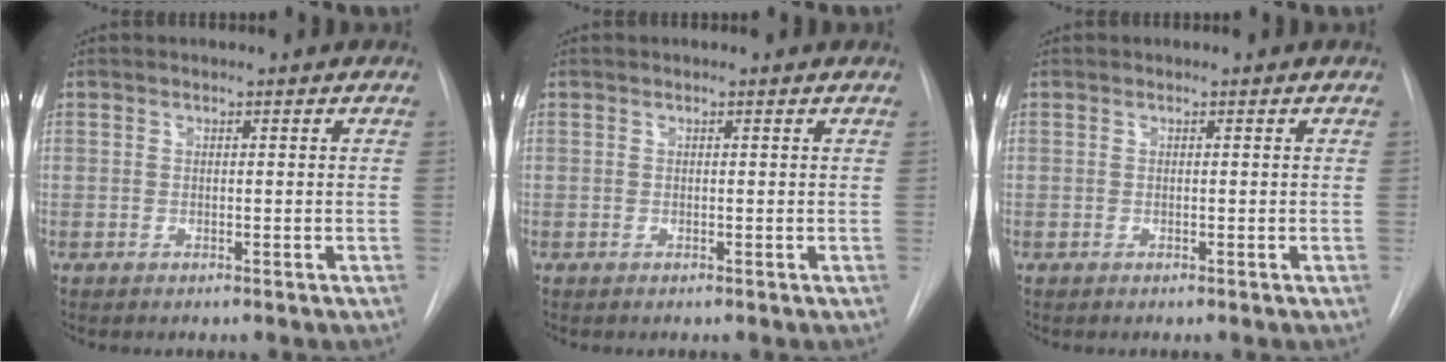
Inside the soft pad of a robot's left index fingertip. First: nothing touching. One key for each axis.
{"total": 0.0}
{"total": 0.0}